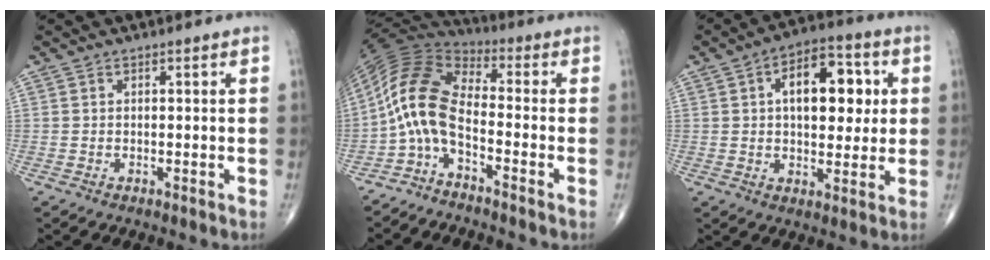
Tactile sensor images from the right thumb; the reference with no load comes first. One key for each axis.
{"total": 10.1, "fx": -3.6, "fy": 4.4, "fz": 8.4, "tx": -0.166, "ty": 0.061, "tz": -0.090}
{"total": 14.0, "fx": 2.9, "fy": 7.7, "fz": 11.3, "tx": -0.128, "ty": 0.009, "tz": 0.037}